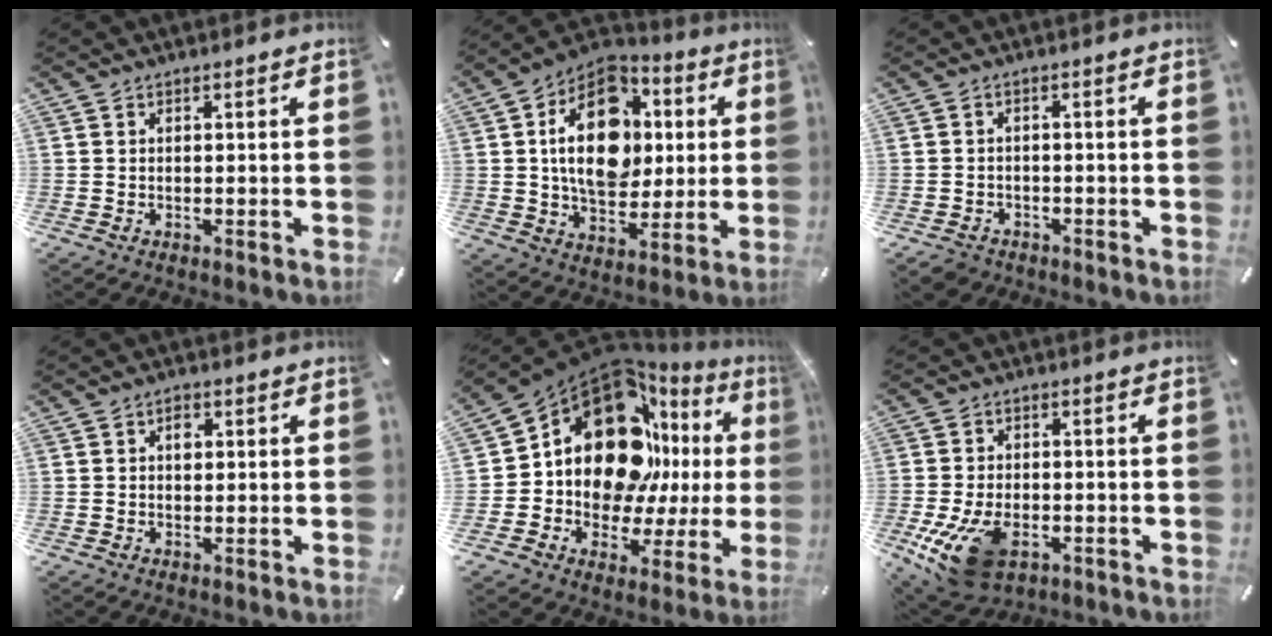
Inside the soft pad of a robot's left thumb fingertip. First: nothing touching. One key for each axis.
{"total": 20.0, "fx": 3.1, "fy": 14.2, "fz": 13.8, "tx": -0.237, "ty": 0.002, "tz": 0.054}
{"total": 3.0, "fx": -2.2, "fy": 2.0, "fz": 0.6, "tx": -0.017, "ty": 0.011, "tz": -0.046}
{"total": 1.9, "fx": 0.3, "fy": 1.5, "fz": 1.2, "tx": -0.011, "ty": 0.002, "tz": 0.001}
{"total": 19.8, "fx": 7.1, "fy": 13.8, "fz": 12.2, "tx": -0.196, "ty": -0.074, "tz": 0.125}
{"total": 13.0, "fx": -5.3, "fy": 8.2, "fz": 8.5, "tx": -0.171, "ty": 0.015, "tz": -0.089}